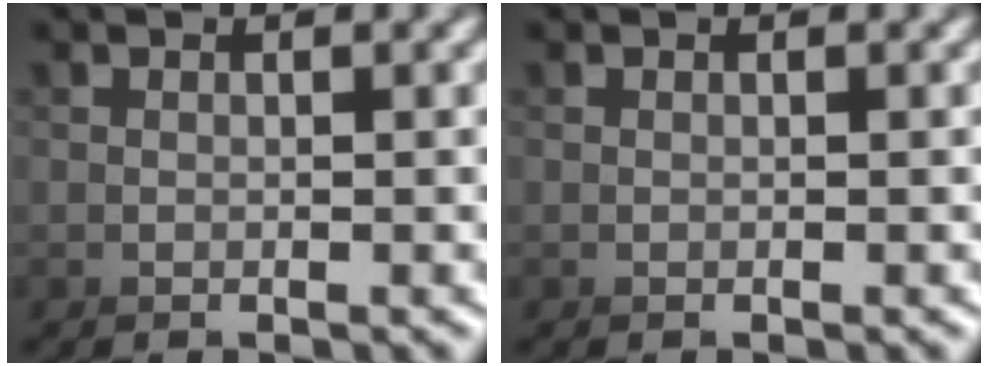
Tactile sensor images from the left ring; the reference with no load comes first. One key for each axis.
{"total": 0.0}